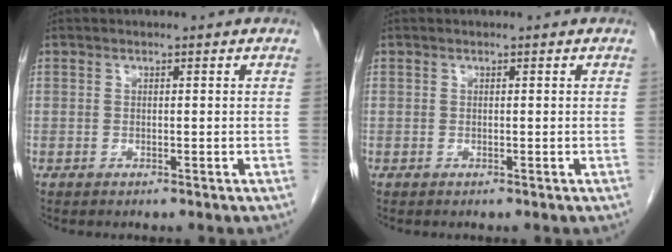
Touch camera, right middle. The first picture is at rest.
{"total": 0.0}